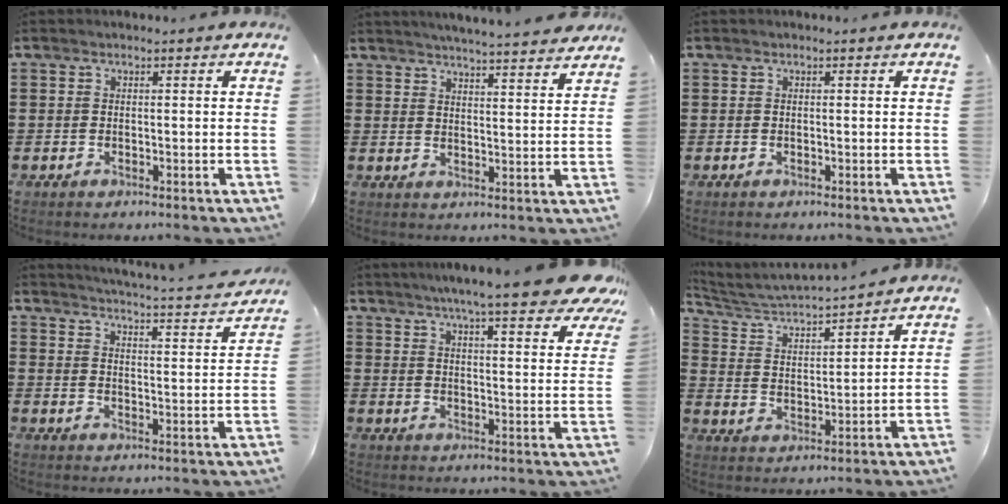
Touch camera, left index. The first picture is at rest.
{"total": 4.5, "force": [4.4, -0.7, 0.8], "torque": [-0.032, -0.026, 0.076]}
{"total": 0.0}
{"total": 3.8, "force": [3.6, -0.7, 0.8], "torque": [-0.027, -0.038, 0.055]}
{"total": 9.1, "force": [7.5, 0.2, 5.1], "torque": [-0.108, -0.034, 0.126]}
{"total": 3.8, "force": [3.7, 0.2, 0.9], "torque": [-0.040, -0.033, 0.056]}